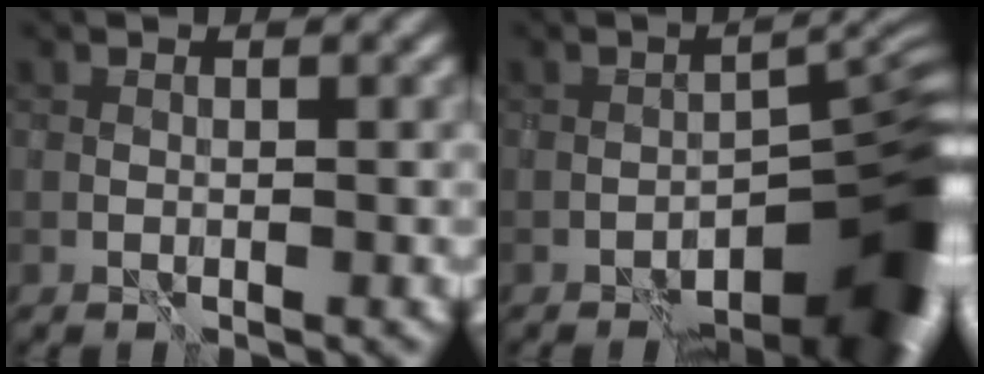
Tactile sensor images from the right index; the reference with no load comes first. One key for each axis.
{"total": 12.2, "fx": -7.8, "fy": 4.3, "fz": 8.4, "tx": -0.083, "ty": 0.002, "tz": -0.107}